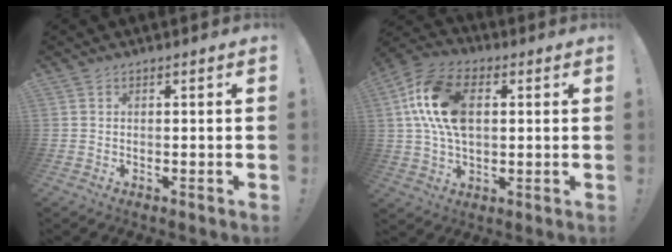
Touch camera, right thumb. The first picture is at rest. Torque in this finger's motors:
{"motor_torque": [2.78, 2.23, 1.45, -0.42, 0.52]}